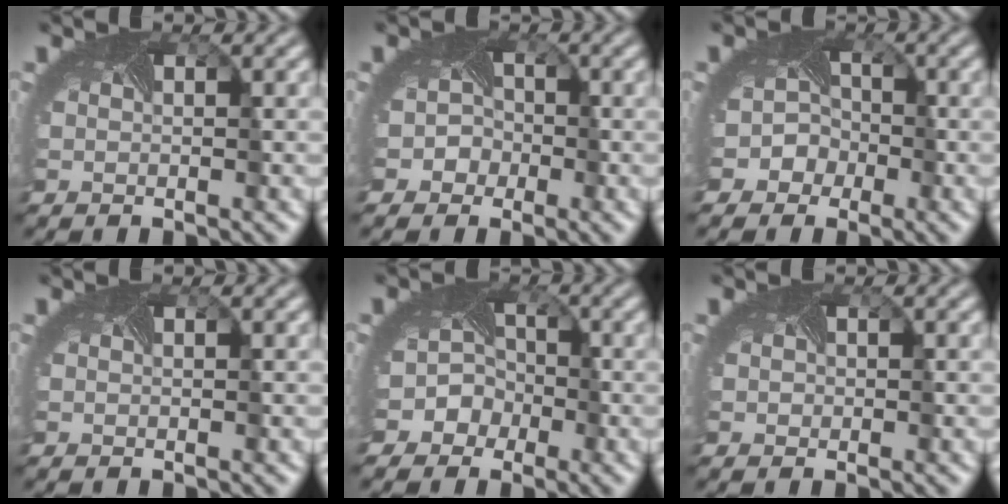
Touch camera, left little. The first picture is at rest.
{"total": 3.2, "force": [-1.4, 2.8, 0.7], "torque": [0.013, 0.010, -0.027]}
{"total": 4.5, "force": [-2.1, 3.8, 0.9], "torque": [0.008, 0.008, -0.050]}
{"total": 0.0}
{"total": 6.1, "force": [-2.9, 5.2, 1.2], "torque": [-0.008, 0.003, -0.070]}
{"total": 0.7, "force": [0.1, 0.7, 0.2], "torque": [0.004, -0.001, -0.005]}